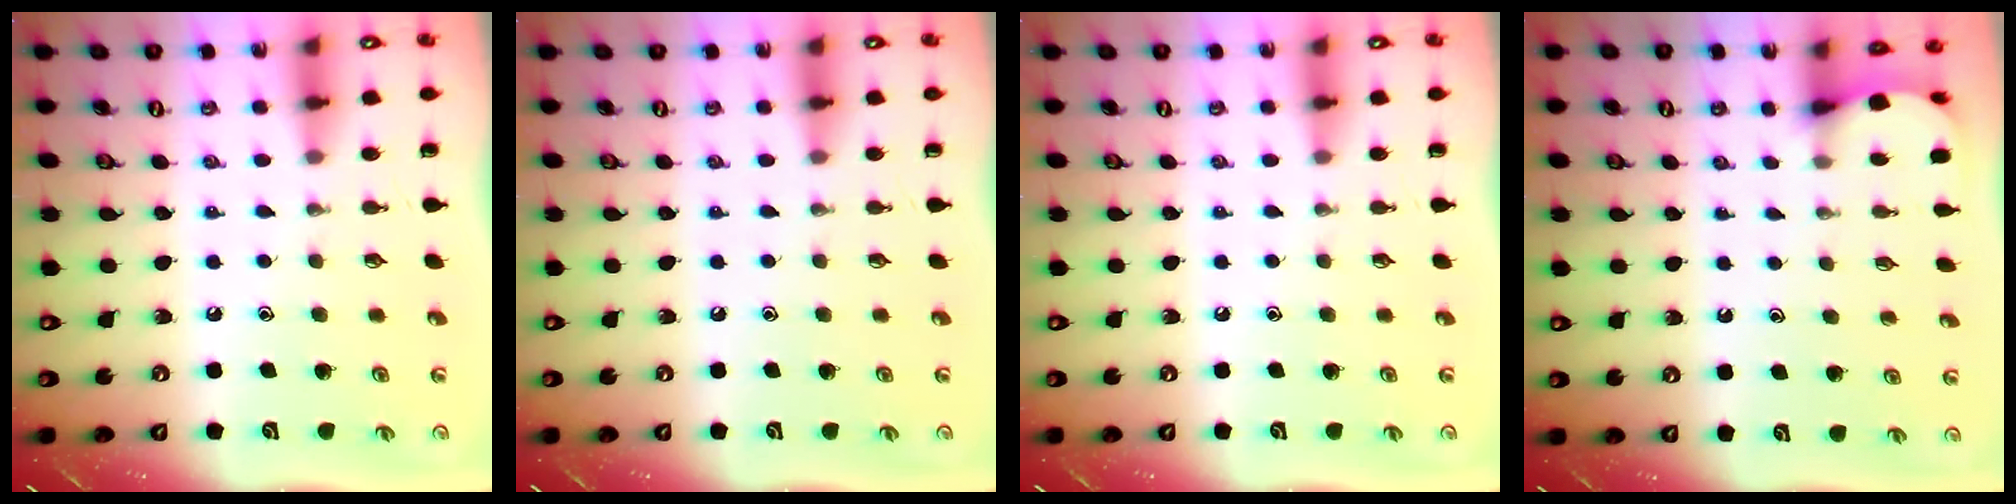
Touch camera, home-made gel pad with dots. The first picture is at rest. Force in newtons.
{"total": 0.0}
{"total": 0.0}
{"total": 2.2, "press": 2.2, "slide": 0.2}